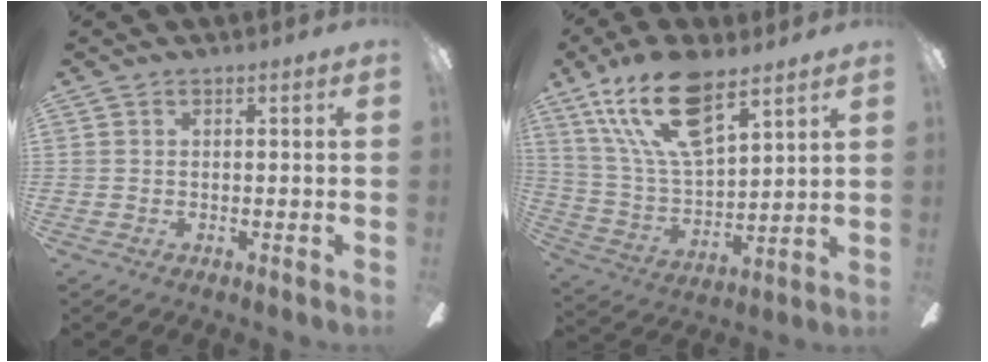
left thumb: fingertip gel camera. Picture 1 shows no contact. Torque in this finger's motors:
{"motor_torque": [0.77, 0.26, 1.55, -1.22, 0.56]}